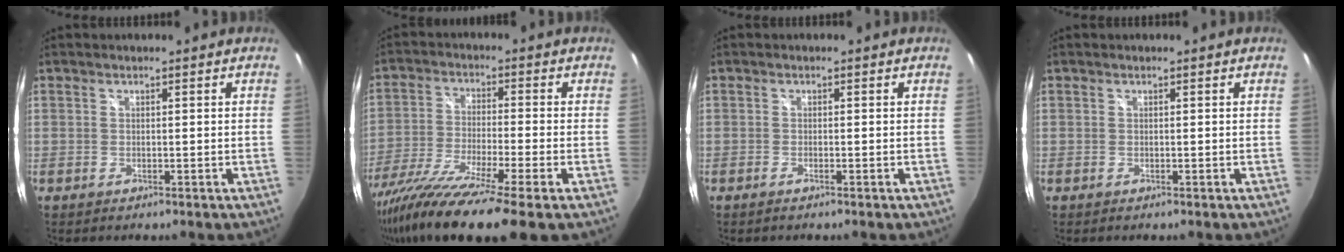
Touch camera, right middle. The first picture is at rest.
{"total": 18.1, "force": [-13.5, -0.2, 12.1], "torque": [-0.237, -0.066, -0.235]}
{"total": 0.8, "force": [-0.6, 0.0, 0.5], "torque": [-0.011, -0.001, -0.014]}
{"total": 0.0}